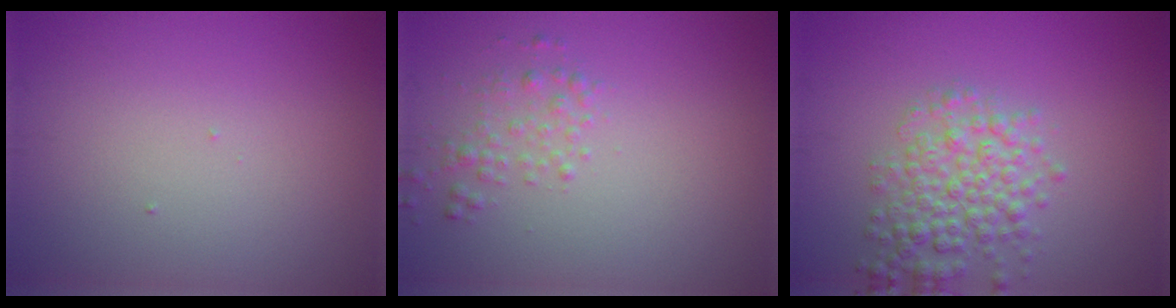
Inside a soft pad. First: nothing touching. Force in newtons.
{"total": 1.6, "press": 1.6, "slide": 0.1}
{"total": 4.4, "press": 4.4, "slide": 0.1}